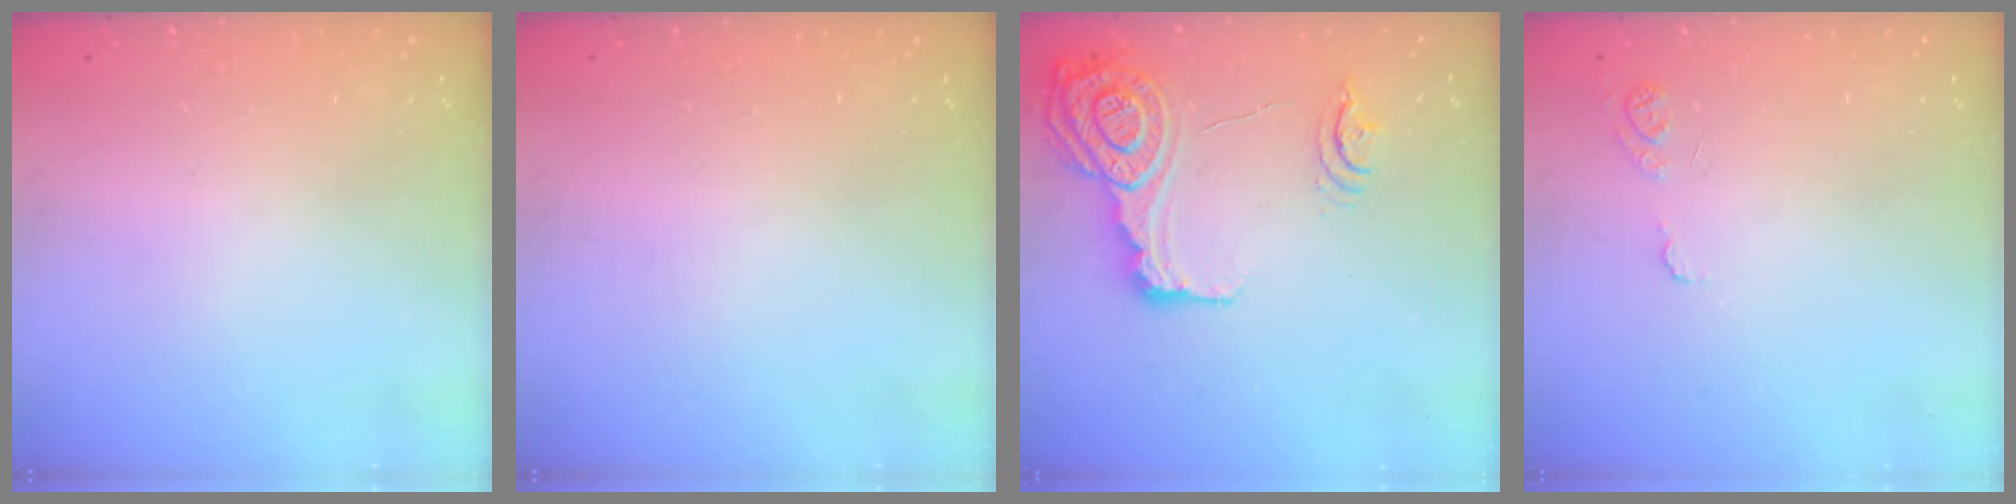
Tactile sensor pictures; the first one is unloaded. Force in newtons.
{"total": 0.0}
{"total": 16.0, "press": 15.9, "slide": 1.2}
{"total": 7.2, "press": 7.2, "slide": 0.7}